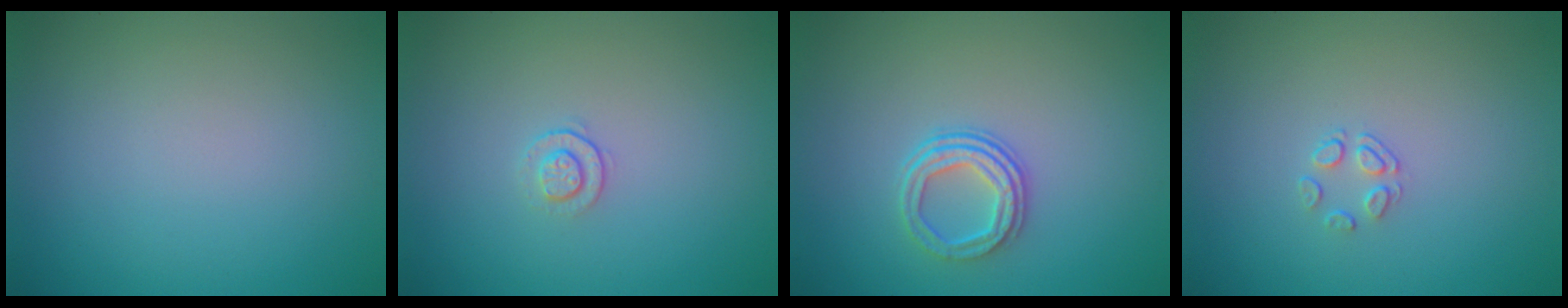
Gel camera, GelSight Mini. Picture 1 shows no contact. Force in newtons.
{"total": 1.1, "press": 0.7, "slide": 0.9}
{"total": 3.0, "press": 2.4, "slide": 1.7}
{"total": 1.4, "press": 0.6, "slide": 1.2}